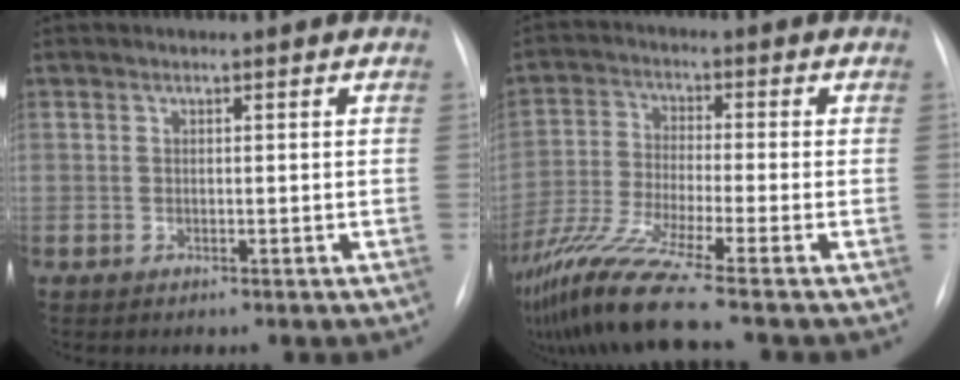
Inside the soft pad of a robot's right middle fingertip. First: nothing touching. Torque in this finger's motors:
{"motor_torque": [1.10, -1.04, 0.35, 0.14]}